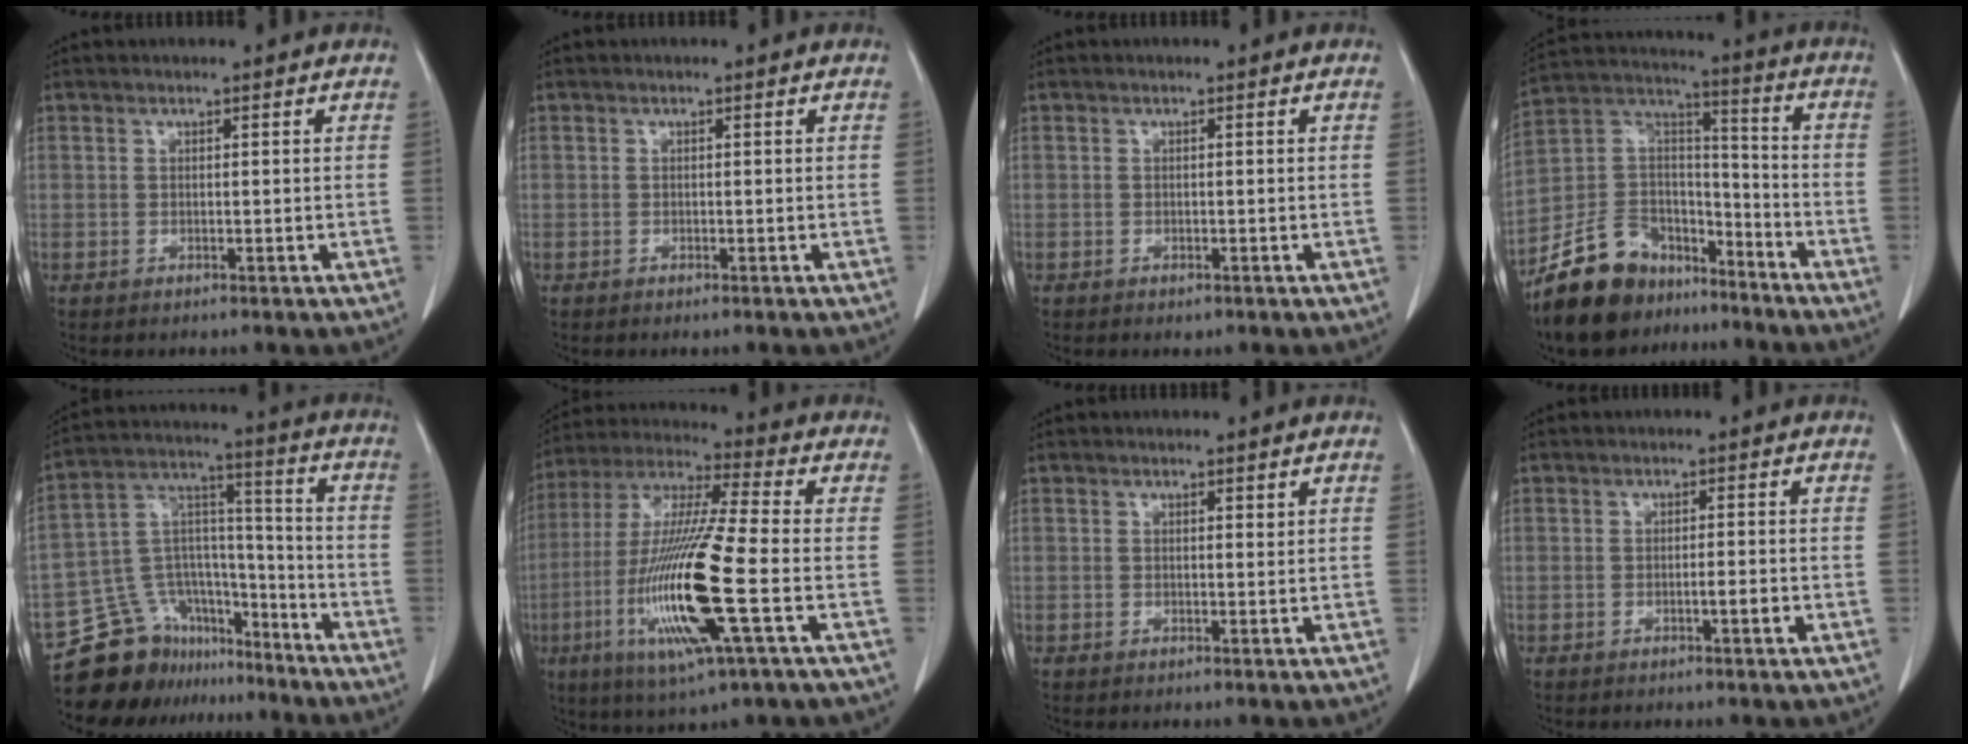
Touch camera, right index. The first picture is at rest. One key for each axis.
{"total": 0.0}
{"total": 0.7, "fx": -0.4, "fy": 0.4, "fz": 0.4, "tx": -0.008, "ty": -0.001, "tz": -0.003}
{"total": 14.8, "fx": -11.4, "fy": 8.2, "fz": 4.7, "tx": -0.095, "ty": 0.055, "tz": -0.201}
{"total": 14.8, "fx": -12.4, "fy": 7.6, "fz": 2.6, "tx": -0.045, "ty": 0.079, "tz": -0.213}
{"total": 18.5, "fx": -4.8, "fy": 0.8, "fz": 17.9, "tx": -0.372, "ty": -0.019, "tz": -0.092}
{"total": 0.5, "fx": 0.4, "fy": 0.1, "fz": 0.3, "tx": -0.007, "ty": -0.003, "tz": 0.004}
{"total": 1.8, "fx": -0.7, "fy": 0.0, "fz": 1.7, "tx": -0.027, "ty": -0.001, "tz": -0.012}